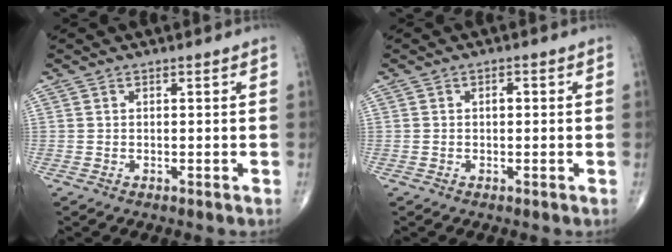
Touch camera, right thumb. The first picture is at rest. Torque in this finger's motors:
{"motor_torque": [0.39, 0.58, 0.32, 0.16, -0.02]}